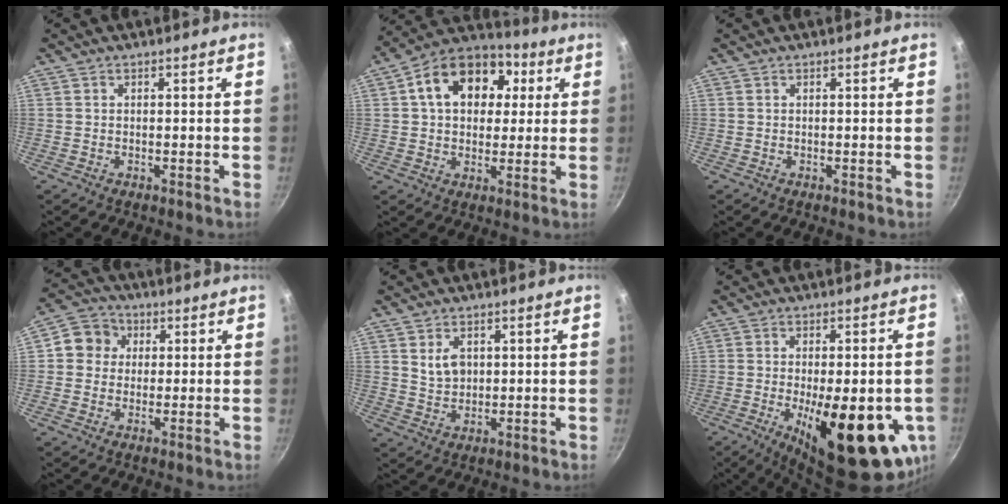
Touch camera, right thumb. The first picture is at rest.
{"total": 17.1, "force": [4.4, 12.4, 11.0], "torque": [-0.160, 0.024, 0.054]}
{"total": 0.0}
{"total": 6.9, "force": [1.3, 6.2, 2.5], "torque": [-0.007, 0.012, 0.005]}
{"total": 4.5, "force": [1.5, 3.2, 2.8], "torque": [-0.036, -0.008, 0.032]}
{"total": 20.3, "force": [-5.2, 7.3, 18.2], "torque": [-0.233, -0.012, -0.062]}